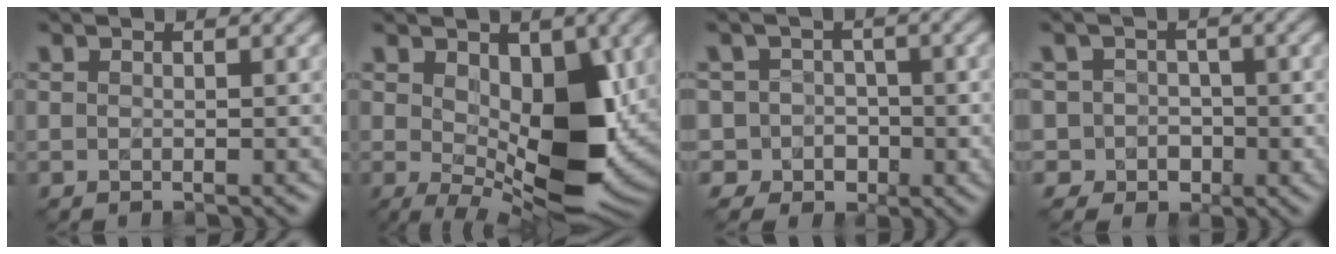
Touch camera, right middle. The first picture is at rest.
{"total": 8.5, "force": [1.1, 3.9, 7.5], "torque": [-0.125, -0.010, 0.020]}
{"total": 4.4, "force": [-1.3, 4.0, 1.4], "torque": [0.002, 0.018, -0.053]}
{"total": 3.9, "force": [-1.0, 3.5, 1.2], "torque": [0.002, 0.011, -0.041]}